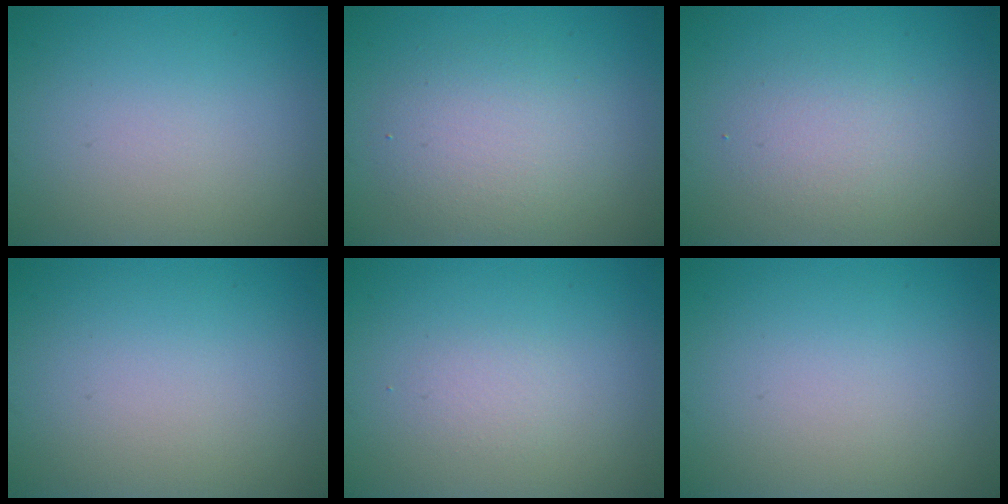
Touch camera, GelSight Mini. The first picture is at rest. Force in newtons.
{"total": 3.9, "press": 3.9, "slide": 0.2}
{"total": 2.3, "press": 2.3, "slide": 0.1}
{"total": 0.0}
{"total": 0.9, "press": 0.9, "slide": 0.2}
{"total": 0.0}